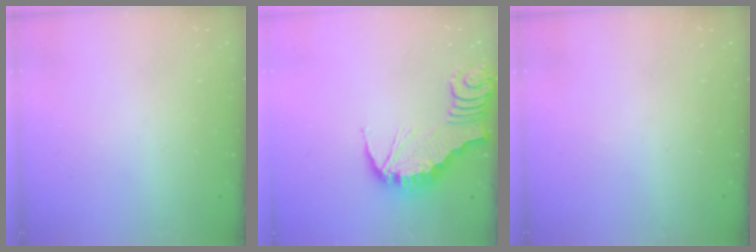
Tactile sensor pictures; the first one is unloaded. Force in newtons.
{"total": 2.2, "press": 2.2, "slide": 0.2}
{"total": 0.0}